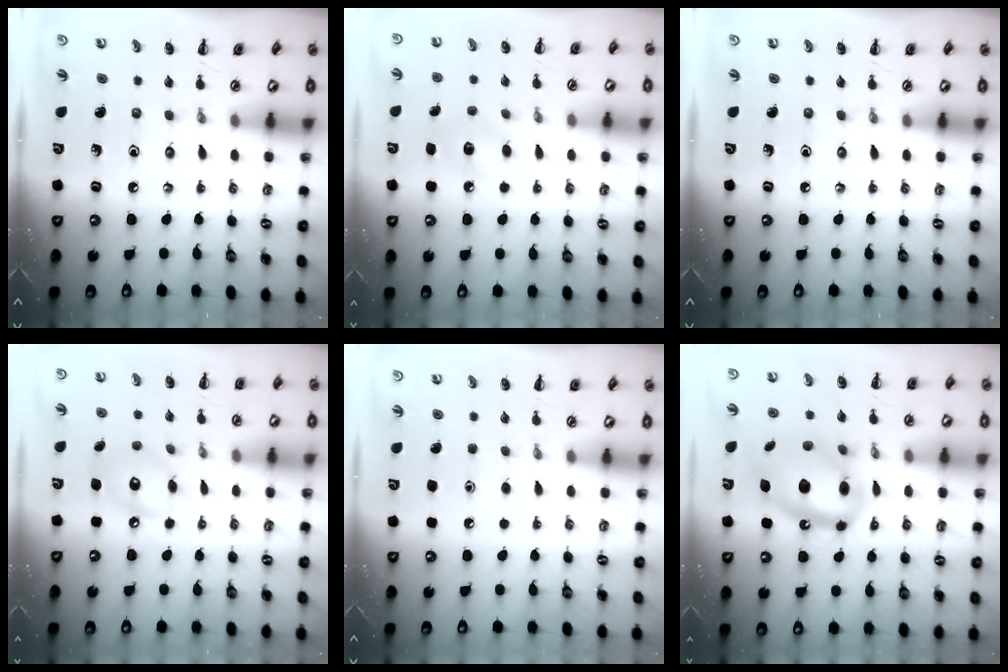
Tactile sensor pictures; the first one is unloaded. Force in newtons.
{"total": 7.8, "press": 7.5, "slide": 2.1}
{"total": 0.0}
{"total": 8.4, "press": 8.3, "slide": 1.0}
{"total": 1.7, "press": 1.7, "slide": 0.1}
{"total": 14.7, "press": 14.2, "slide": 3.6}